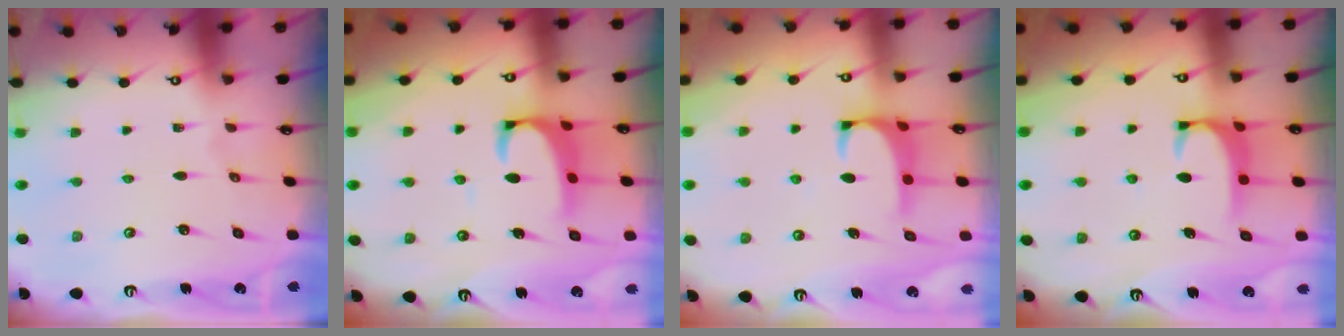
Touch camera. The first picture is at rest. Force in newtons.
{"total": 3.0, "press": 2.8, "slide": 1.0}
{"total": 1.0, "press": 0.8, "slide": 0.4}
{"total": 2.3, "press": 2.3, "slide": 0.6}